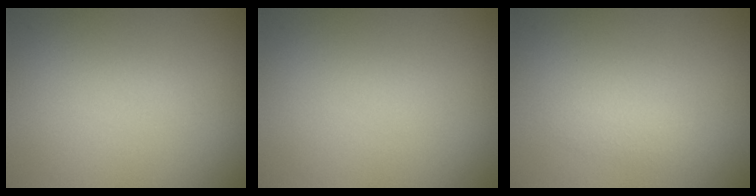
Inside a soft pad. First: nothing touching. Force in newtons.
{"total": 0.0}
{"total": 1.1, "press": 1.1, "slide": 0.0}